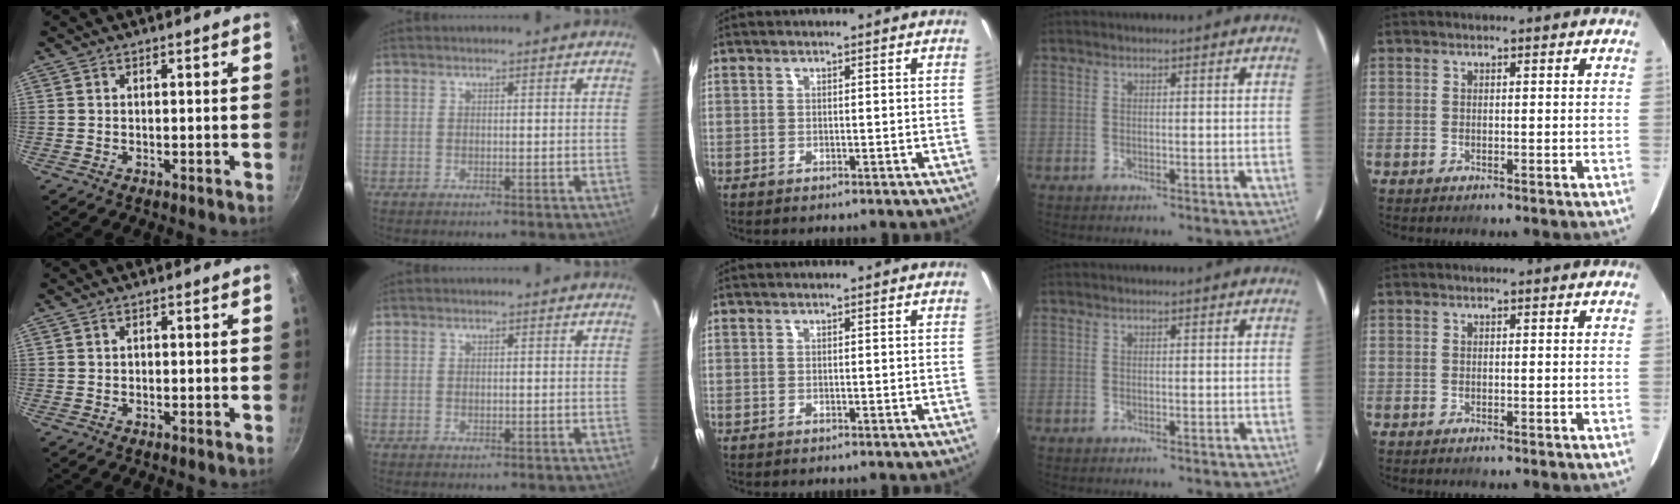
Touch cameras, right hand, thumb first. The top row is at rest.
{"thumb": {"total": 0.5, "force": [0.0, 0.4, 0.3], "torque": [-0.003, 0.003, 0.001]}, "index": {"total": 0.6, "force": [0.1, 0.3, 0.5], "torque": [-0.008, 0.000, 0.003]}}